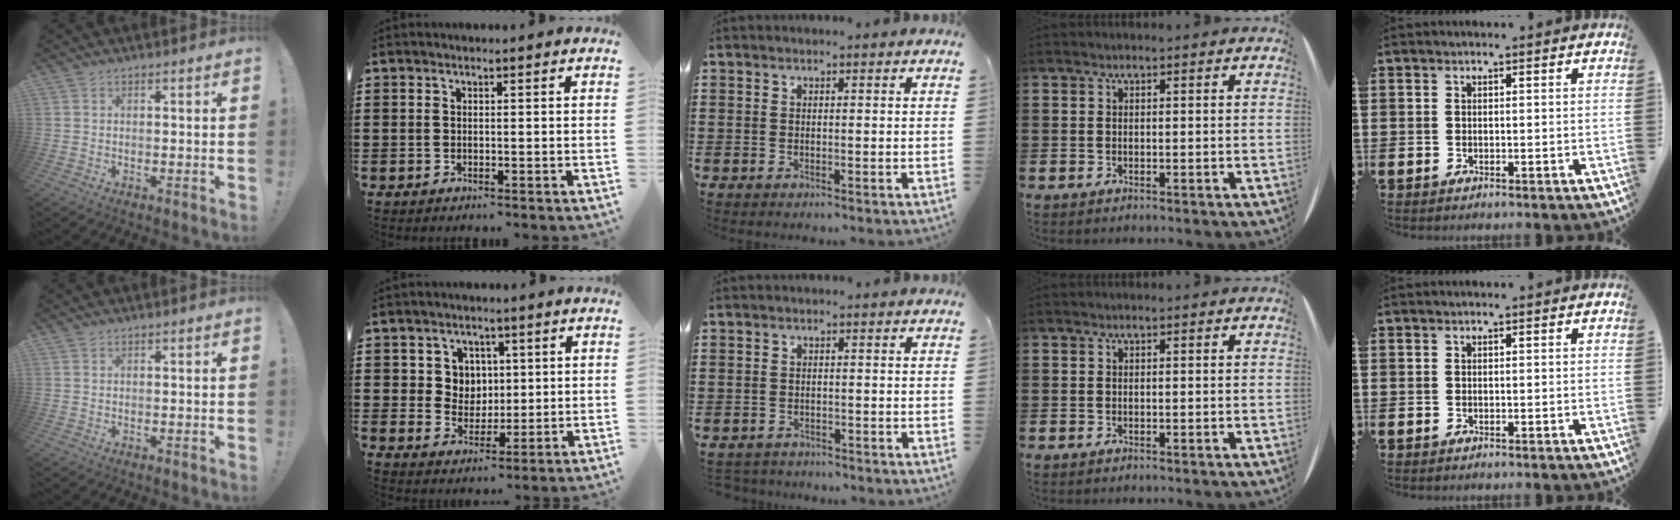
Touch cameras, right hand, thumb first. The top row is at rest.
{"index": {"total": 4.9, "force": [1.6, 4.5, 1.0], "torque": [-0.035, 0.014, 0.027]}, "middle": {"total": 1.3, "force": [-1.3, 0.3, -0.1], "torque": [-0.004, 0.001, -0.029]}}